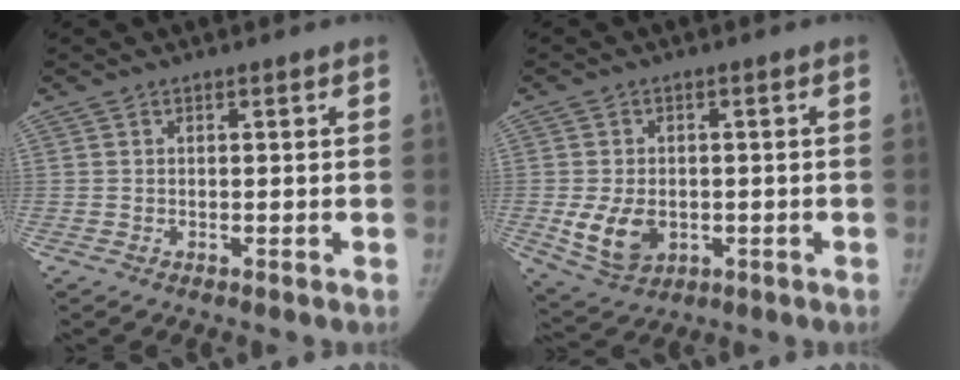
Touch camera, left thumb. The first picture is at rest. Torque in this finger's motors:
{"motor_torque": [-0.04, 0.22, 0.45, -0.41, 0.17]}